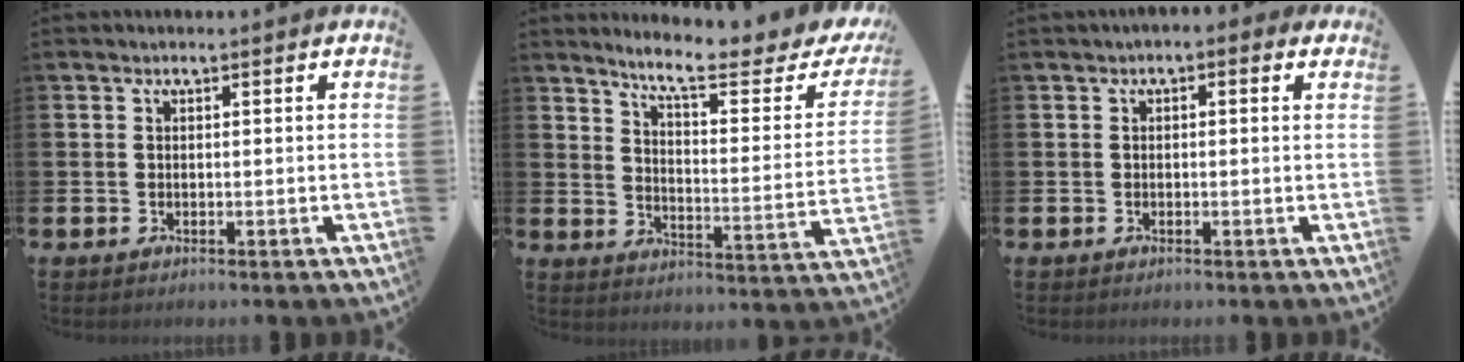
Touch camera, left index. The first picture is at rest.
{"total": 8.6, "force": [7.2, 1.3, 4.5], "torque": [-0.095, -0.050, 0.113]}
{"total": 0.8, "force": [-0.3, 0.6, 0.5], "torque": [-0.010, 0.007, -0.009]}